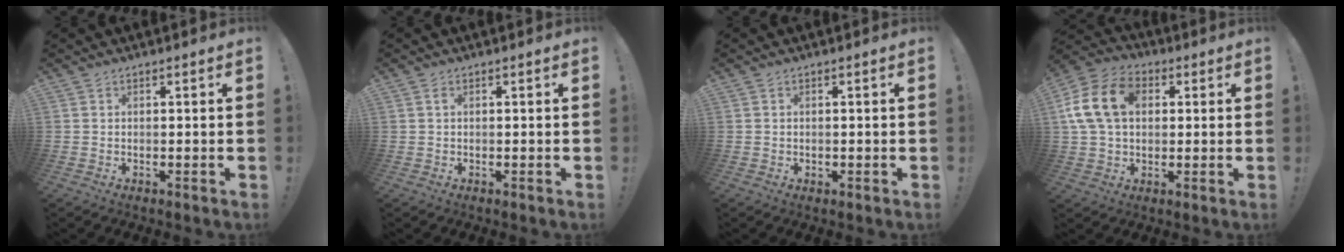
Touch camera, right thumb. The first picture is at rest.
{"total": 0.6, "force": [0.0, 0.1, 0.6], "torque": [-0.012, 0.003, -0.001]}
{"total": 0.5, "force": [0.0, 0.5, 0.1], "torque": [-0.002, 0.003, 0.001]}
{"total": 16.6, "force": [3.7, 12.0, 10.9], "torque": [-0.210, 0.011, 0.070]}